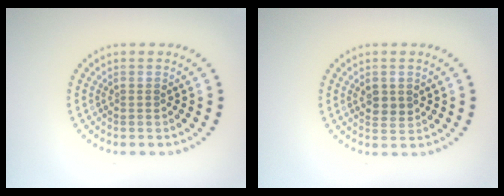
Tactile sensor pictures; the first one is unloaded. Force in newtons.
{"total": 1.8, "press": 1.7, "slide": 0.4}